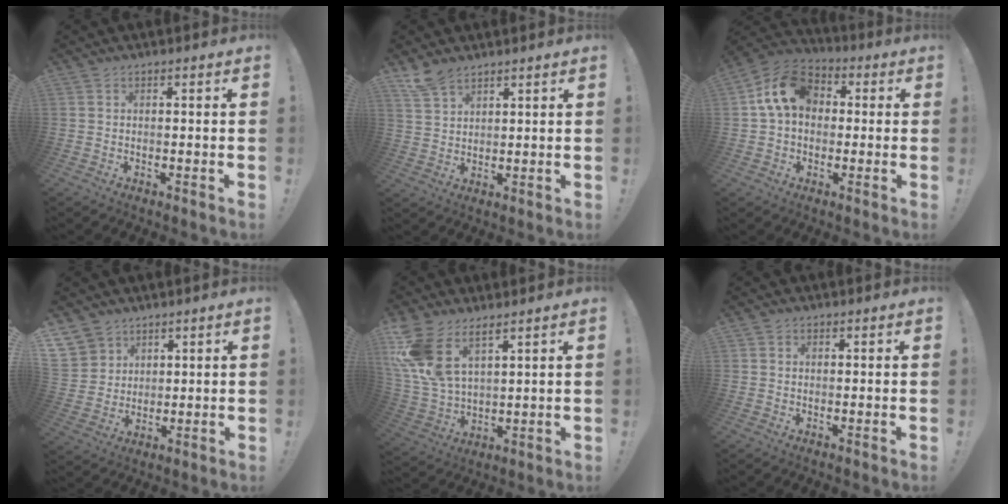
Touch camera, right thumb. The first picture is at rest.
{"total": 7.5, "force": [5.8, 4.1, 2.4], "torque": [-0.044, -0.033, 0.116]}
{"total": 14.2, "force": [3.0, 10.4, 9.2], "torque": [-0.146, 0.014, 0.062]}
{"total": 6.5, "force": [4.5, 4.7, 0.2], "torque": [-0.004, -0.043, 0.089]}
{"total": 12.8, "force": [7.9, 6.3, 7.9], "torque": [-0.168, -0.046, 0.152]}
{"total": 0.8, "force": [0.4, 0.7, 0.0], "torque": [0.008, -0.001, 0.007]}